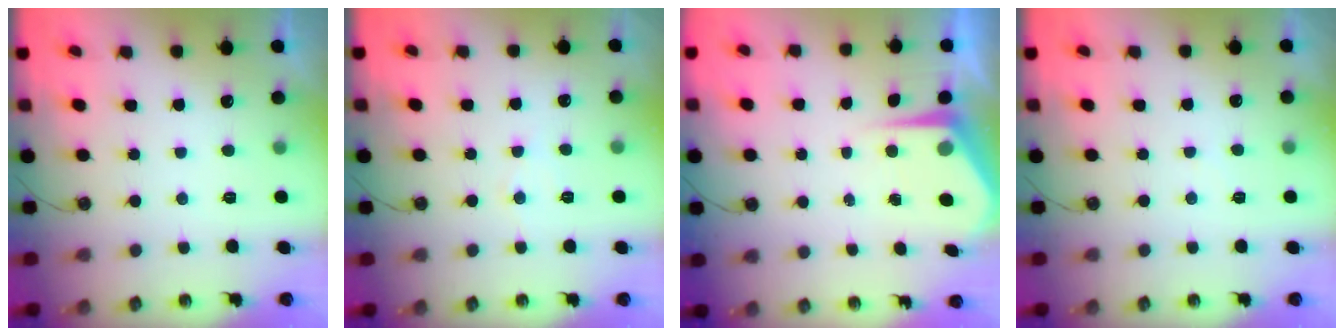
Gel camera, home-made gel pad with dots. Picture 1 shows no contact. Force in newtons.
{"total": 4.4, "press": 4.3, "slide": 0.7}
{"total": 6.0, "press": 5.9, "slide": 0.4}
{"total": 3.7, "press": 3.7, "slide": 0.6}